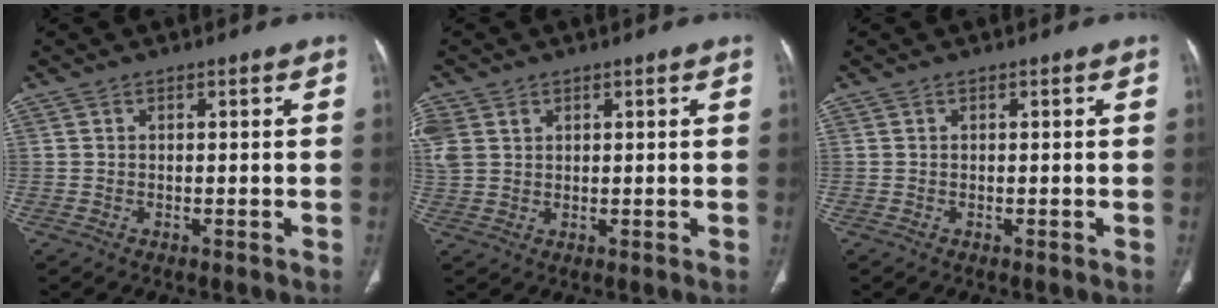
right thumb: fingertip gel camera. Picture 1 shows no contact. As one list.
[{"total": 6.9, "force": [2.3, 5.4, 3.7], "torque": [-0.107, 0.011, 0.055]}, {"total": 0.0}]